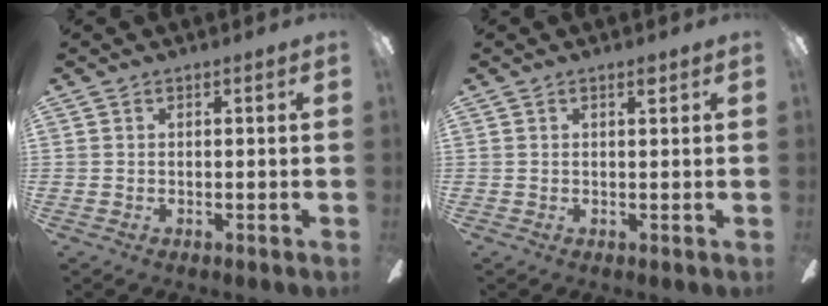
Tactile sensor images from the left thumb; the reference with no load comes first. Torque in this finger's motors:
{"motor_torque": [0.13, -0.01, 0.46, -0.21, 0.00]}